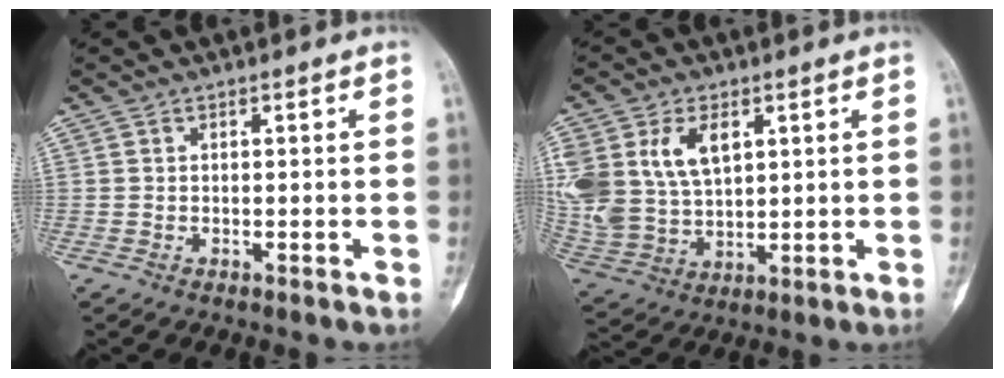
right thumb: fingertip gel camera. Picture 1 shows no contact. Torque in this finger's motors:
{"motor_torque": [-0.01, 0.68, 0.13, 0.08, 0.11]}